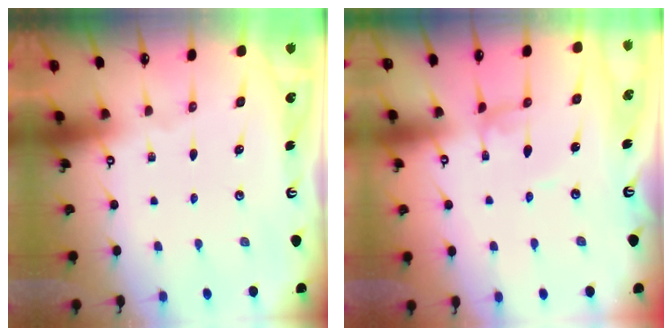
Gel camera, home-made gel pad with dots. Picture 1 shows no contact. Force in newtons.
{"total": 2.2, "press": 2.2, "slide": 0.1}